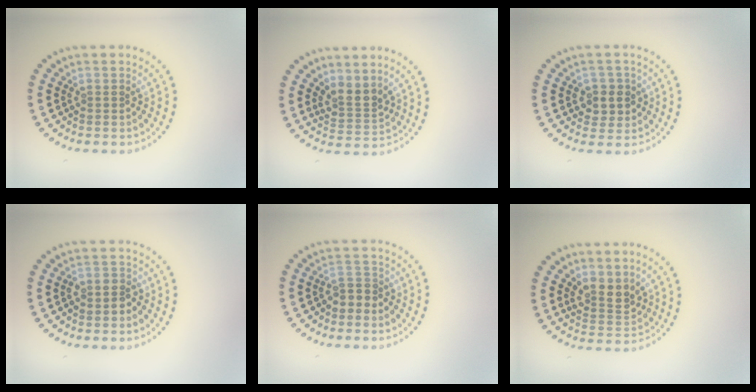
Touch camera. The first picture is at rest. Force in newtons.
{"total": 2.5, "press": 1.8, "slide": 1.7}
{"total": 2.4, "press": 2.3, "slide": 0.8}
{"total": 1.9, "press": 1.7, "slide": 0.8}
{"total": 1.8, "press": 1.6, "slide": 0.9}
{"total": 2.6, "press": 2.4, "slide": 1.2}